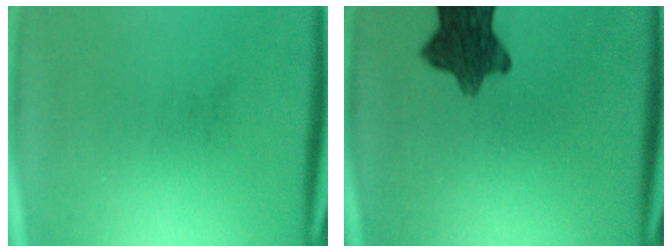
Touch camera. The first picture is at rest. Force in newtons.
{"total": 9.9}